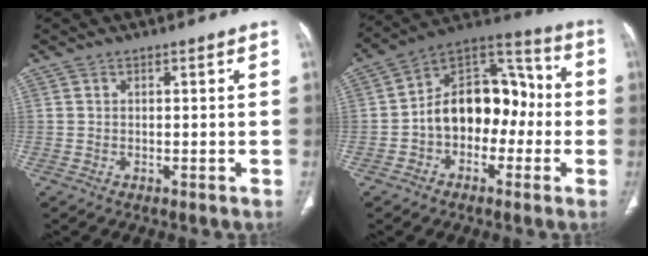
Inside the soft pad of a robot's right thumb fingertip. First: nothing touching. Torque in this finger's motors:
{"motor_torque": [1.81, 2.00, 1.29, -0.62, 0.08]}